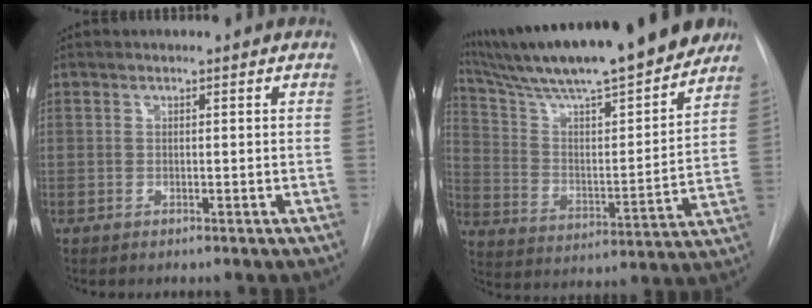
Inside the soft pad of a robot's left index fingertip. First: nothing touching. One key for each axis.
{"total": 24.7, "fx": 21.0, "fy": 2.2, "fz": 12.9, "tx": -0.221, "ty": -0.018, "tz": 0.320}